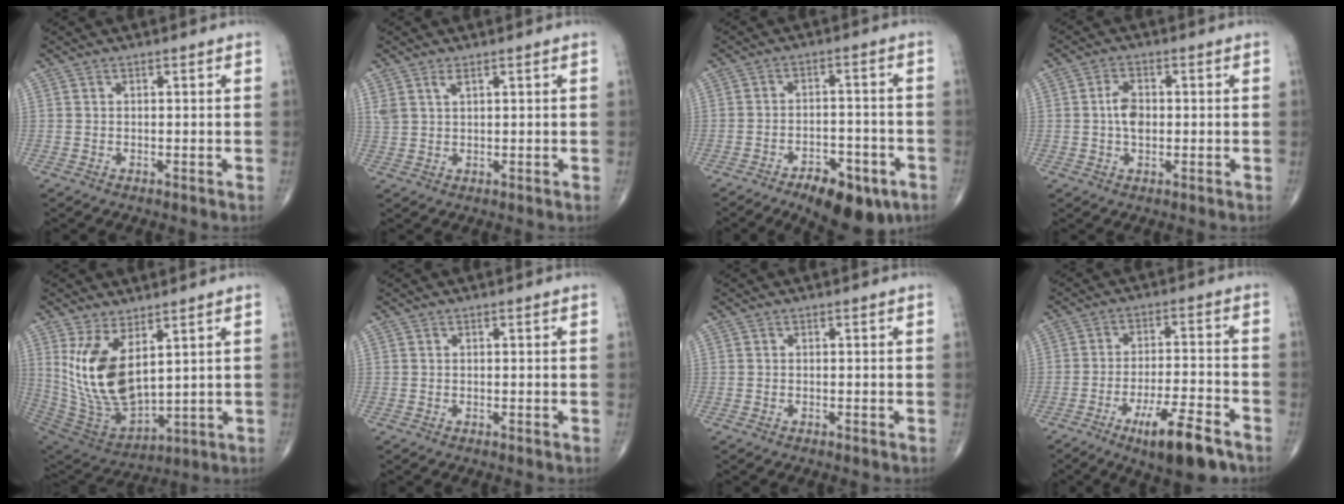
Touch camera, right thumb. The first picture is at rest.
{"total": 2.2, "force": [1.4, 0.8, 1.5], "torque": [-0.036, 0.001, 0.037]}
{"total": 11.8, "force": [-7.1, 5.3, 7.8], "torque": [-0.092, 0.034, -0.099]}
{"total": 4.3, "force": [0.0, 2.7, 3.4], "torque": [-0.061, 0.007, -0.005]}
{"total": 15.4, "force": [5.0, 7.5, 12.5], "torque": [-0.232, -0.035, 0.122]}
{"total": 0.0}
{"total": 0.0}
{"total": 12.3, "force": [-7.4, 3.1, 9.4], "torque": [-0.151, 0.035, -0.113]}